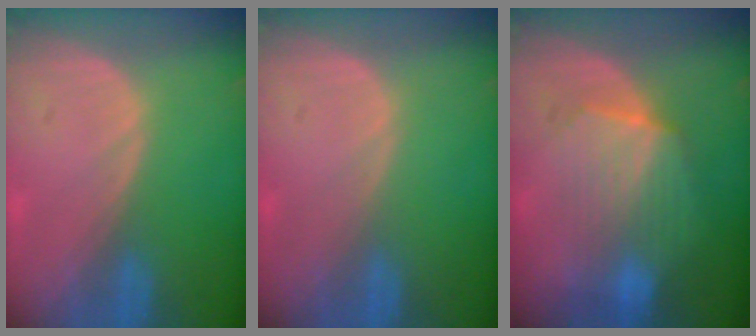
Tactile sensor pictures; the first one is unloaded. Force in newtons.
{"total": 0.0}
{"total": 7.0, "press": 6.8, "slide": 1.2}